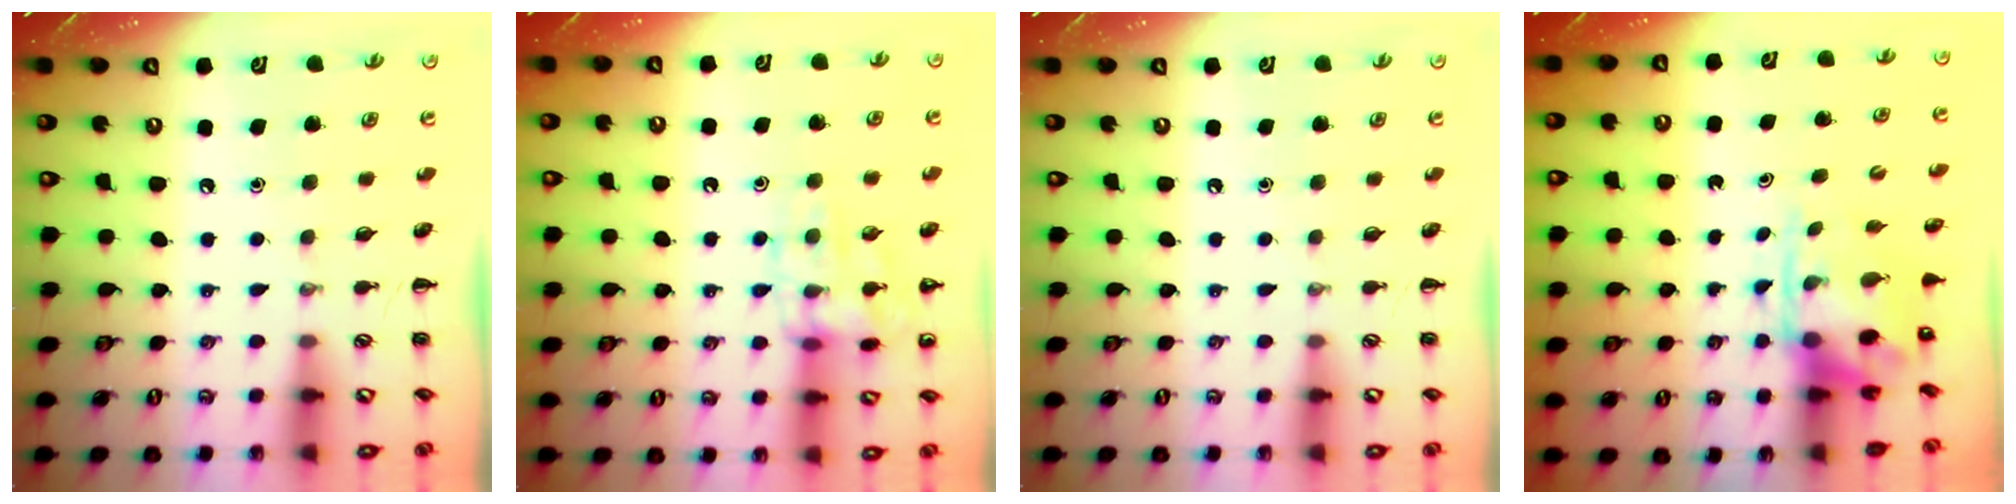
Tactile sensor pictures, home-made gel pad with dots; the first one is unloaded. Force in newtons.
{"total": 13.0, "press": 13.0, "slide": 0.9}
{"total": 0.0}
{"total": 4.3, "press": 4.2, "slide": 0.9}